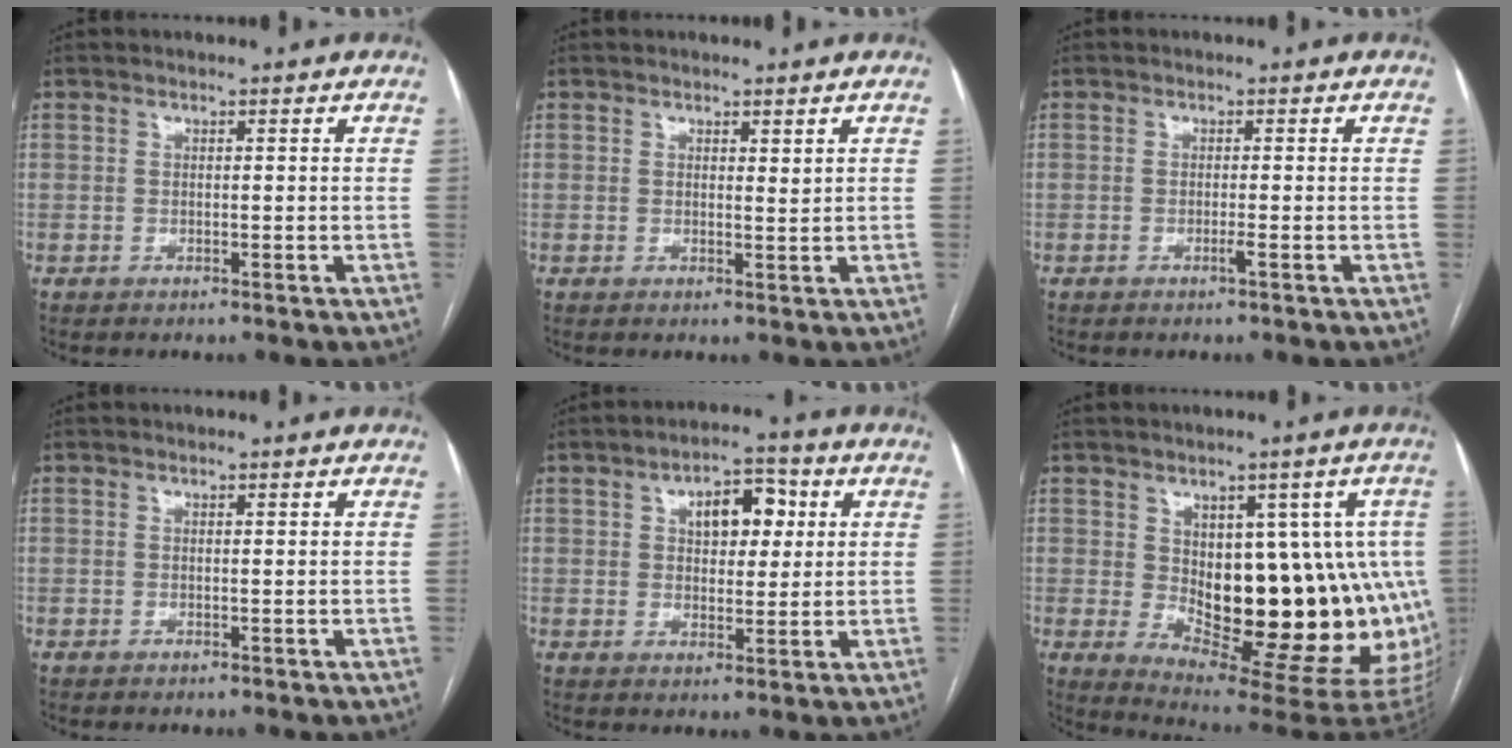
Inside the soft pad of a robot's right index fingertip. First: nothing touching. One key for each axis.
{"total": 1.1, "fx": 0.8, "fy": 0.3, "fz": 0.8, "tx": -0.010, "ty": -0.008, "tz": 0.013}
{"total": 0.7, "fx": -0.4, "fy": -0.2, "fz": 0.6, "tx": -0.009, "ty": 0.000, "tz": -0.007}
{"total": 0.0}
{"total": 7.6, "fx": 2.3, "fy": 4.0, "fz": 6.0, "tx": -0.083, "ty": 0.022, "tz": 0.037}
{"total": 19.2, "fx": -0.1, "fy": 8.5, "fz": 17.2, "tx": -0.162, "ty": 0.010, "tz": 0.024}